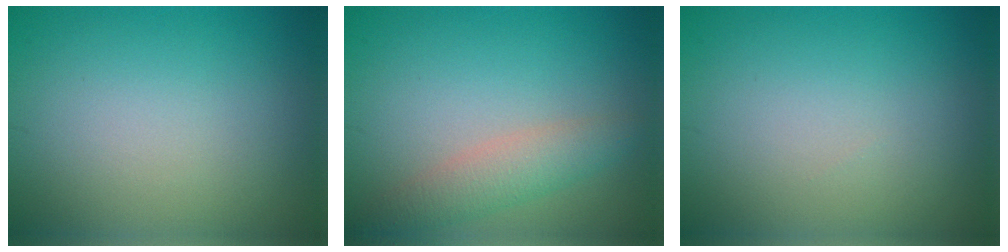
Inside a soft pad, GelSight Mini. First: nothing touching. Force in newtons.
{"total": 2.9, "press": 2.9, "slide": 0.2}
{"total": 0.0}